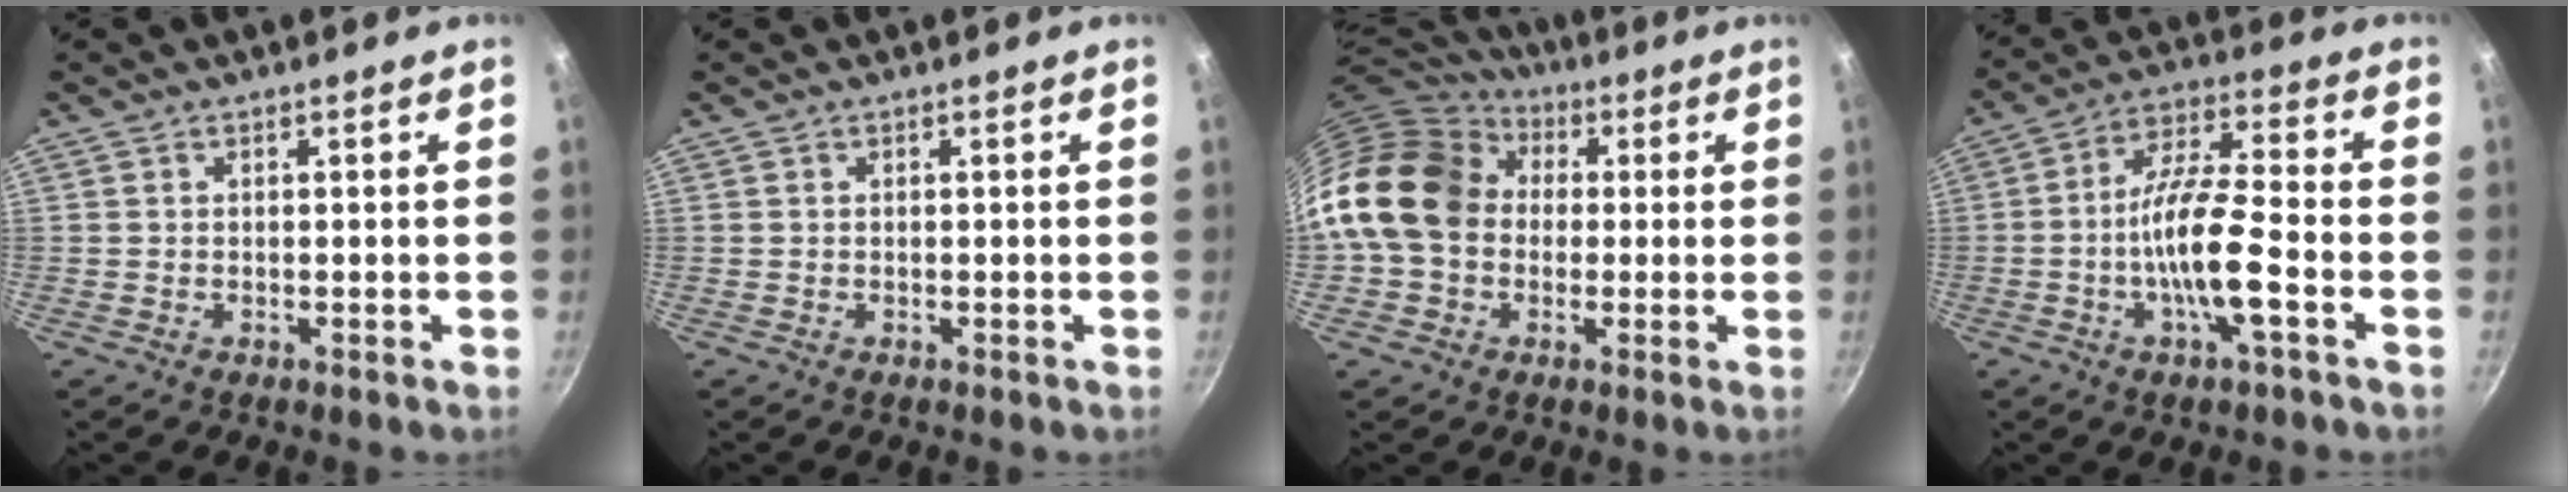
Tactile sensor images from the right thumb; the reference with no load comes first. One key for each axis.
{"total": 0.0}
{"total": 20.1, "fx": 1.6, "fy": 16.0, "fz": 12.1, "tx": -0.220, "ty": 0.045, "tz": 0.019}
{"total": 12.5, "fx": -3.7, "fy": 2.8, "fz": 11.6, "tx": -0.211, "ty": 0.033, "tz": -0.079}